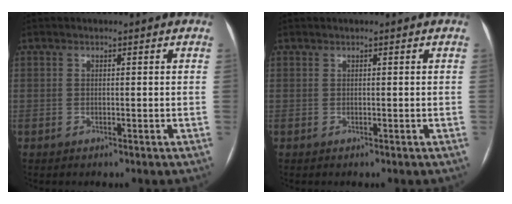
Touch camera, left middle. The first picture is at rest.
{"total": 0.0}